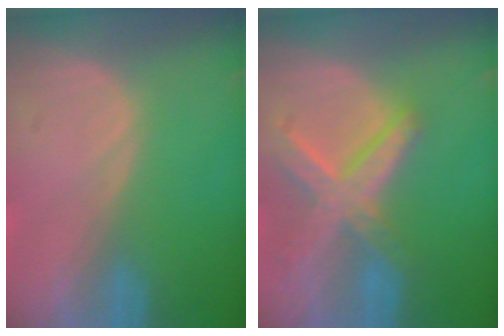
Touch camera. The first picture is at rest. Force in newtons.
{"total": 8.2, "press": 7.0, "slide": 4.2}